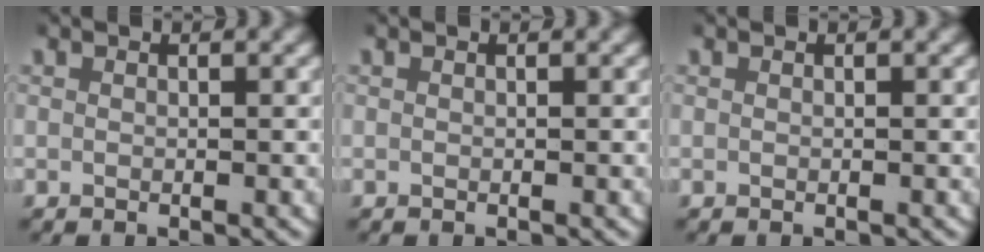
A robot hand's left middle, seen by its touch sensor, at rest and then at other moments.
{"total": 0.0}
{"total": 0.0}